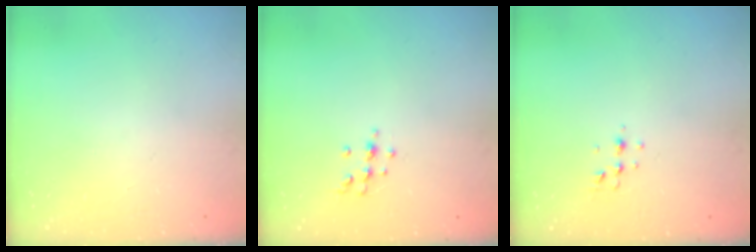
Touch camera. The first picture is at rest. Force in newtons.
{"total": 7.0, "press": 7.0, "slide": 0.6}
{"total": 3.8, "press": 3.6, "slide": 1.3}